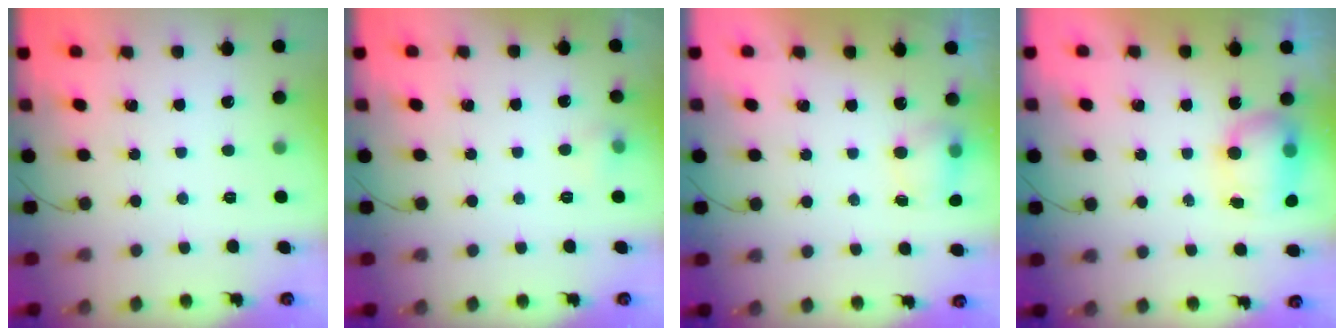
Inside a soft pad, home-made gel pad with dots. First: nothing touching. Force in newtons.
{"total": 4.3, "press": 4.2, "slide": 1.1}
{"total": 5.2, "press": 5.2, "slide": 0.9}
{"total": 11.5, "press": 8.8, "slide": 7.4}